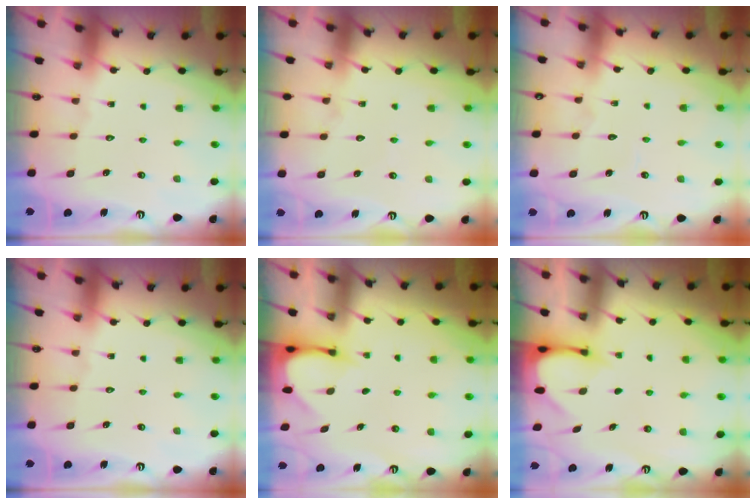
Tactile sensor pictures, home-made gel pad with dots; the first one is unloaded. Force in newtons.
{"total": 2.7, "press": 2.7, "slide": 0.3}
{"total": 2.6, "press": 2.6, "slide": 0.2}
{"total": 0.0}
{"total": 3.8, "press": 3.8, "slide": 0.2}
{"total": 3.4, "press": 3.4, "slide": 0.3}